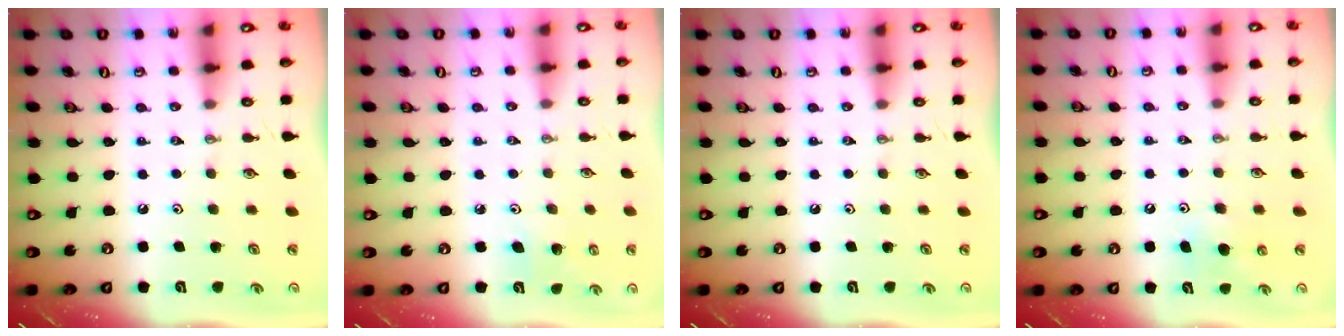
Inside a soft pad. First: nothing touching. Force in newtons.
{"total": 5.5, "press": 5.4, "slide": 1.2}
{"total": 0.0}
{"total": 5.3, "press": 5.0, "slide": 1.7}